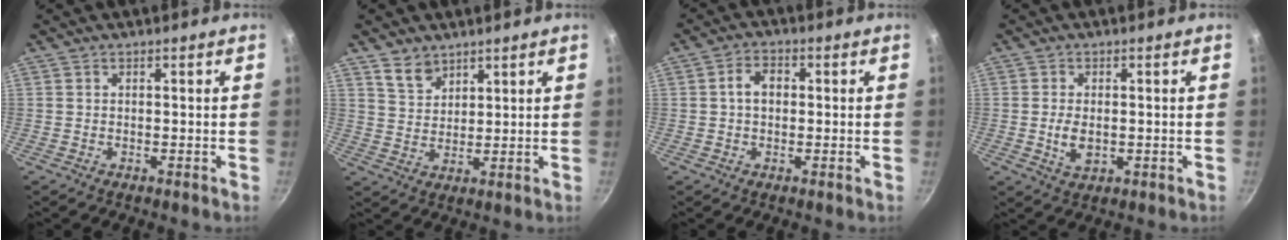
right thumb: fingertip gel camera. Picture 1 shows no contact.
{"total": 5.1, "force": [3.7, 3.0, 1.8], "torque": [-0.021, -0.017, 0.077]}
{"total": 4.4, "force": [0.4, 3.2, 3.1], "torque": [-0.040, 0.014, 0.000]}
{"total": 4.6, "force": [-0.4, 2.8, 3.6], "torque": [-0.065, -0.004, -0.002]}